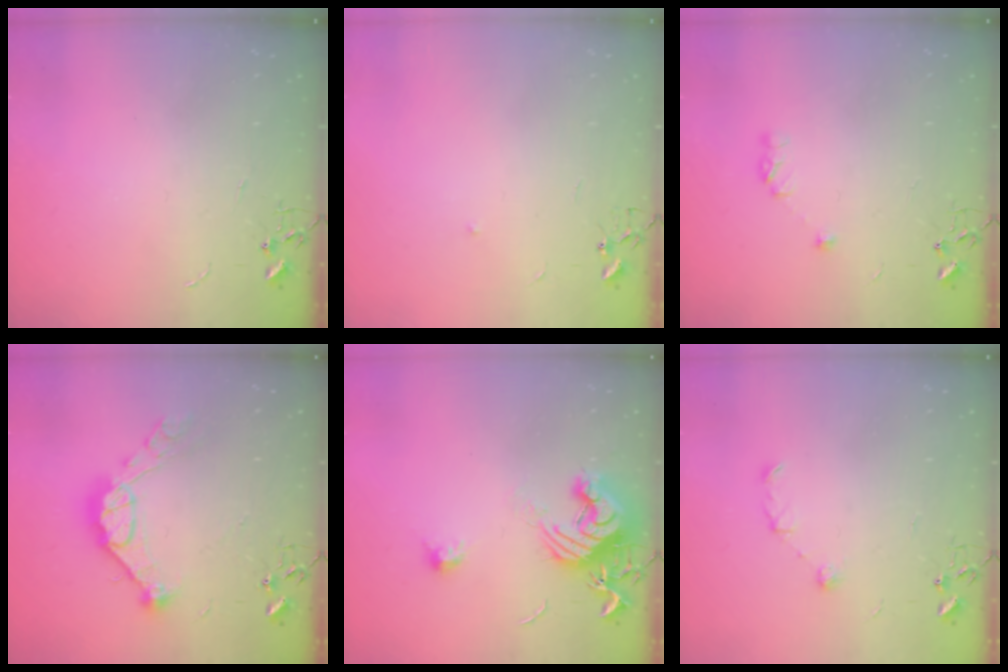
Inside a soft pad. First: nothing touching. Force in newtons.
{"total": 4.2, "press": 4.1, "slide": 1.0}
{"total": 5.4, "press": 5.3, "slide": 0.7}
{"total": 14.2, "press": 14.1, "slide": 1.8}
{"total": 13.9, "press": 13.8, "slide": 1.0}
{"total": 6.4, "press": 6.3, "slide": 0.8}